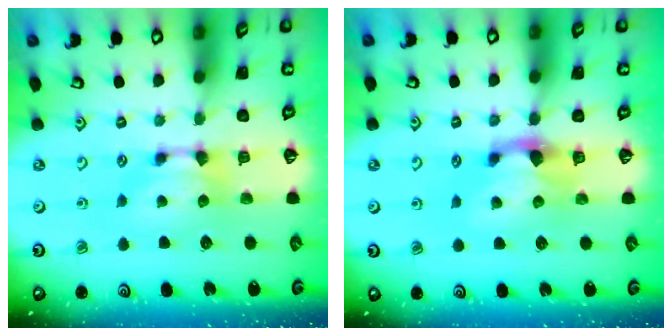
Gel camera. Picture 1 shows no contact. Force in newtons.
{"total": 1.9, "press": 1.4, "slide": 1.2}